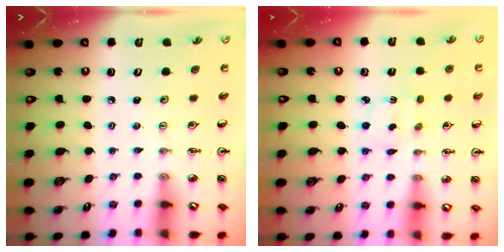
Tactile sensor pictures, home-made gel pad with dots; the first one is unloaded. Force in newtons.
{"total": 2.1, "press": 2.0, "slide": 0.7}